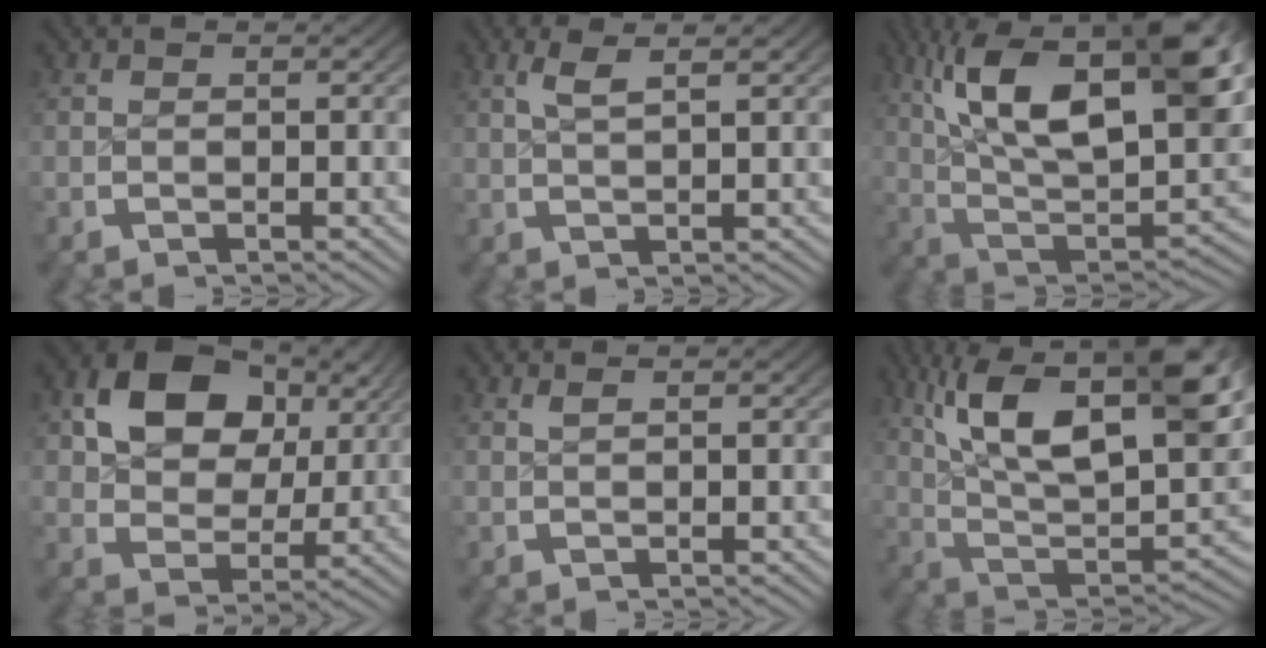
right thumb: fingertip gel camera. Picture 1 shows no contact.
{"total": 2.6, "force": [1.8, 0.1, 1.9], "torque": [-0.034, 0.004, 0.039]}
{"total": 20.8, "force": [3.1, 12.2, 16.5], "torque": [-0.274, -0.045, 0.067]}
{"total": 10.9, "force": [2.8, 7.8, 7.1], "torque": [-0.146, -0.022, 0.059]}
{"total": 0.5, "force": [0.4, -0.1, 0.3], "torque": [-0.008, -0.001, 0.012]}
{"total": 18.2, "force": [3.0, 10.7, 14.5], "torque": [-0.246, -0.043, 0.063]}